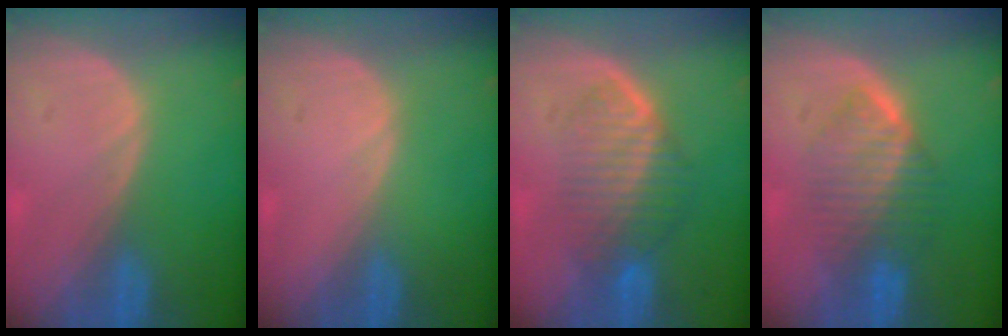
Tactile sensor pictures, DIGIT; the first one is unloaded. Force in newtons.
{"total": 0.0}
{"total": 6.6, "press": 6.4, "slide": 1.7}
{"total": 6.4, "press": 6.4, "slide": 0.9}